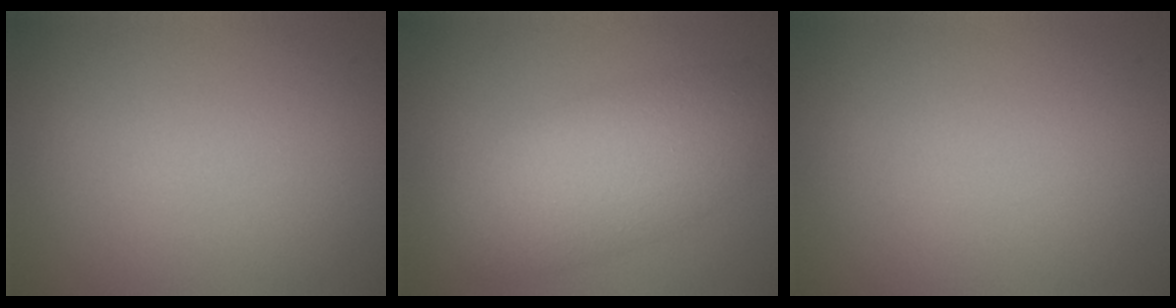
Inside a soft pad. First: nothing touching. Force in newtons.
{"total": 6.1, "press": 6.1, "slide": 0.2}
{"total": 0.0}